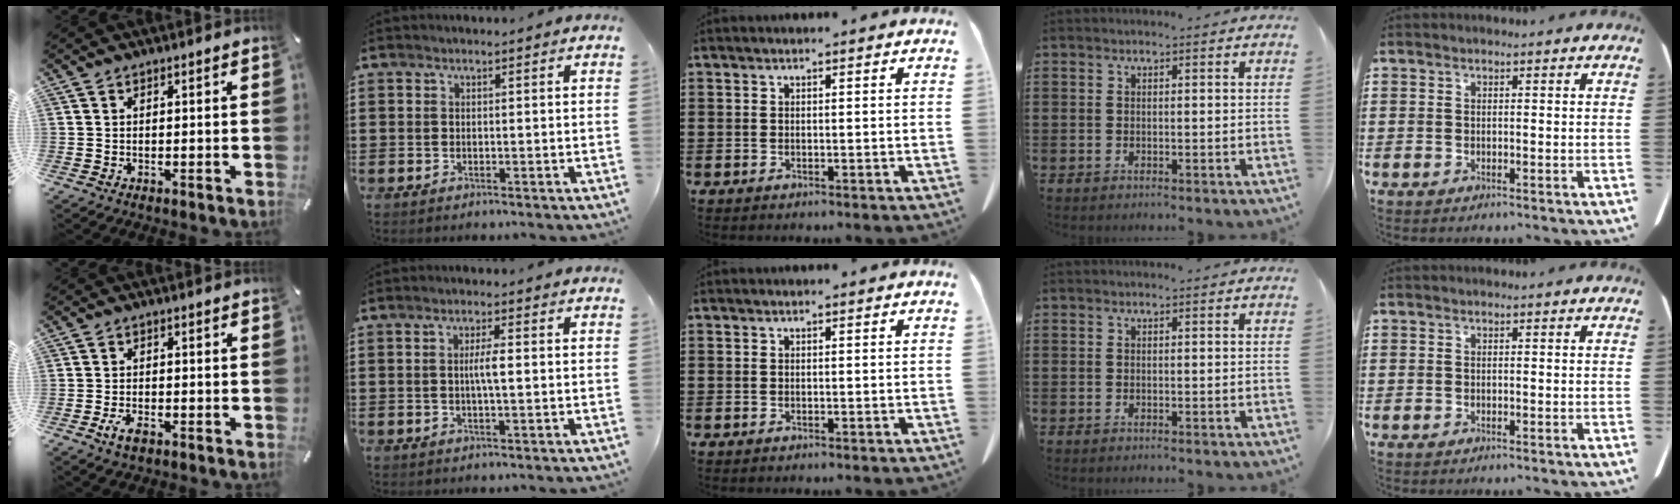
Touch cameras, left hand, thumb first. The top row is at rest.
{"thumb": {"total": 3.3, "force": [-1.9, 1.6, 2.2], "torque": [-0.049, 0.003, -0.035]}, "index": {"total": 2.8, "force": [-0.1, 0.4, 2.8], "torque": [-0.051, -0.004, -0.004]}}